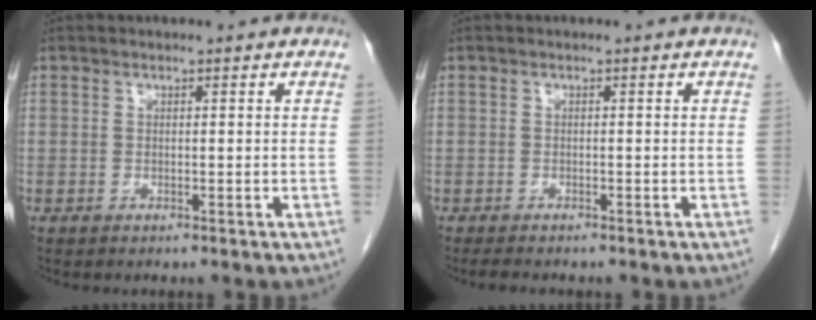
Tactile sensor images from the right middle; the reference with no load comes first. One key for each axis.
{"total": 2.3, "fx": -1.9, "fy": 0.6, "fz": 1.1, "tx": -0.019, "ty": -0.006, "tz": -0.024}